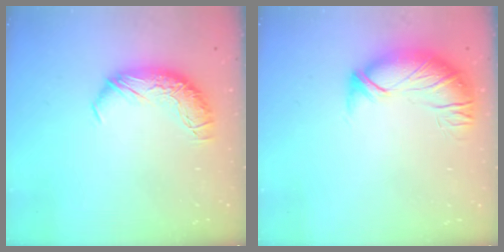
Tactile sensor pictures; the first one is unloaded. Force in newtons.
{"total": 2.9, "press": 1.4, "slide": 2.5}